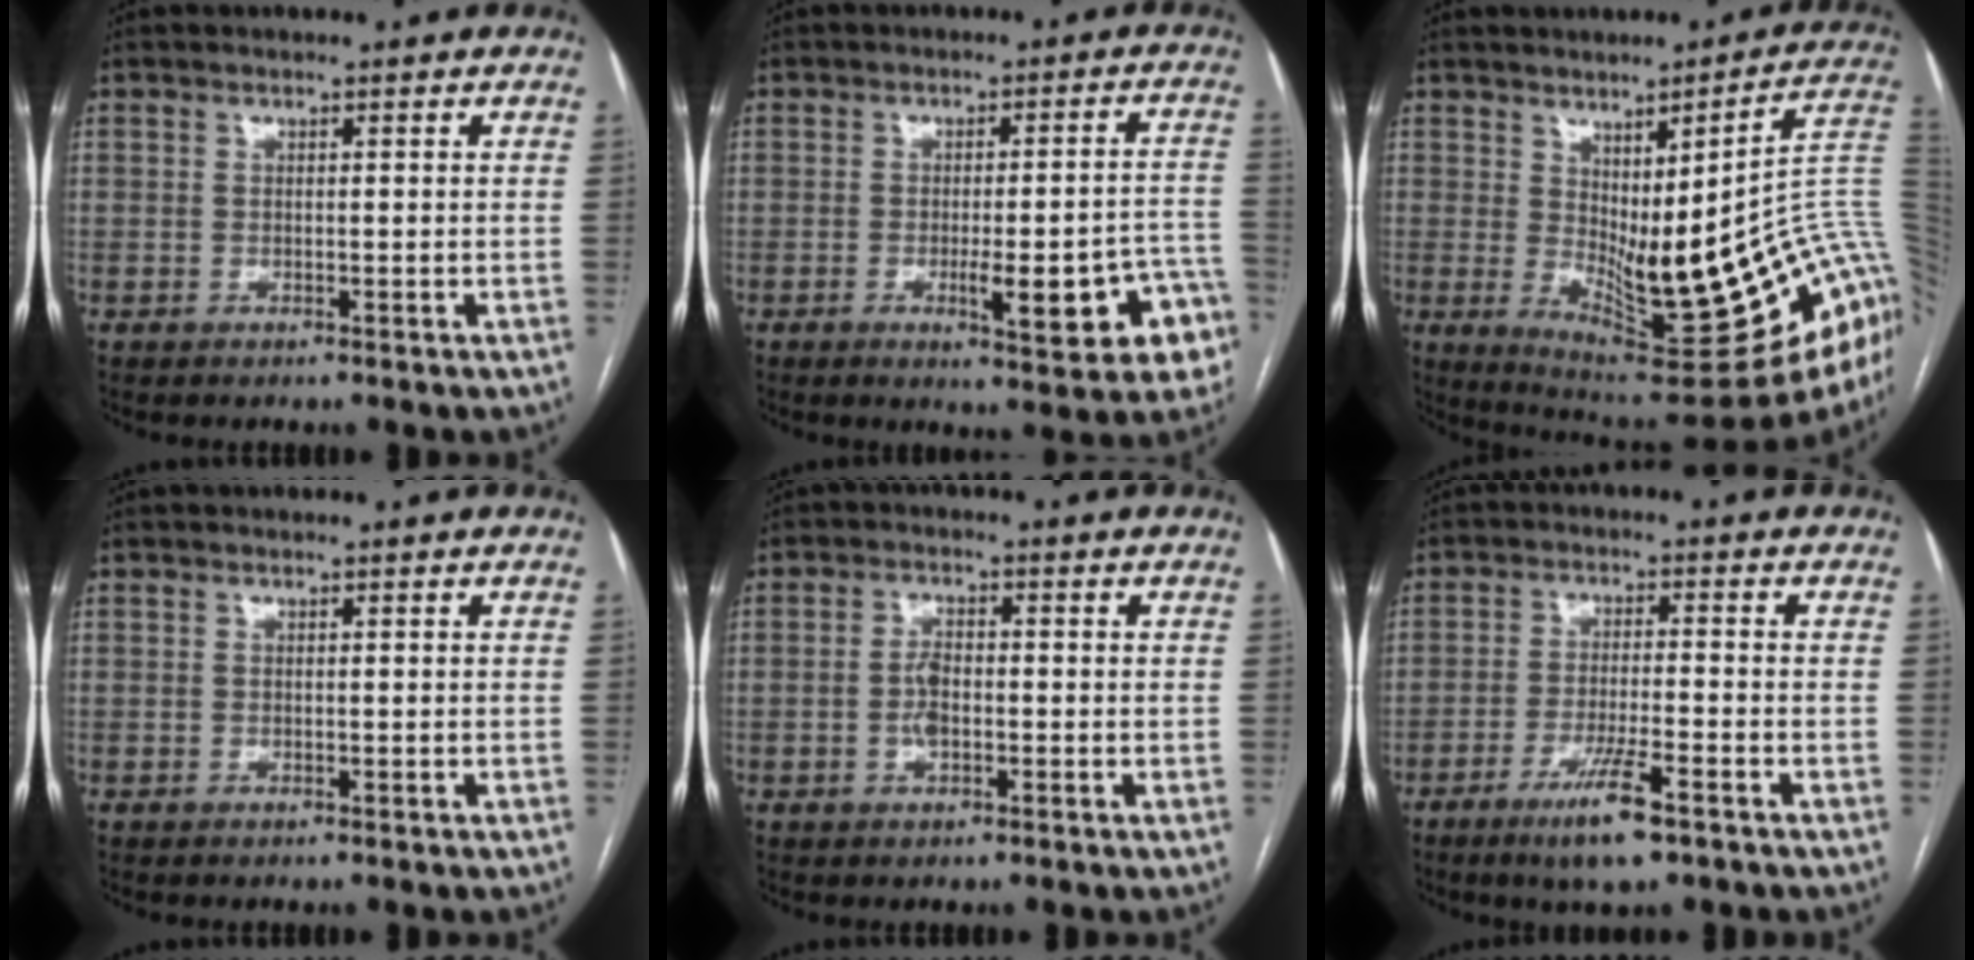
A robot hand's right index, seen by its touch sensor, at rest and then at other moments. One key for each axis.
{"total": 11.6, "fx": -4.7, "fy": 2.1, "fz": 10.4, "tx": -0.102, "ty": 0.020, "tz": -0.049}
{"total": 27.7, "fx": -1.1, "fy": 5.3, "fz": 27.2, "tx": -0.257, "ty": -0.007, "tz": 0.000}
{"total": 0.0}
{"total": 3.1, "fx": -0.7, "fy": 1.4, "fz": 2.7, "tx": -0.057, "ty": 0.005, "tz": -0.011}
{"total": 7.4, "fx": -4.5, "fy": 0.7, "fz": 5.8, "tx": -0.108, "ty": -0.013, "tz": -0.074}